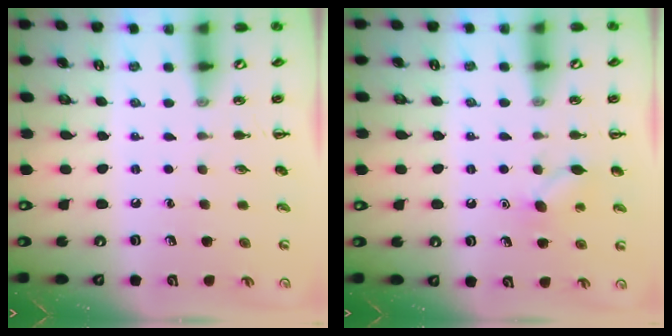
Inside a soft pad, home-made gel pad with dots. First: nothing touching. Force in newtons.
{"total": 7.4, "press": 7.3, "slide": 1.6}